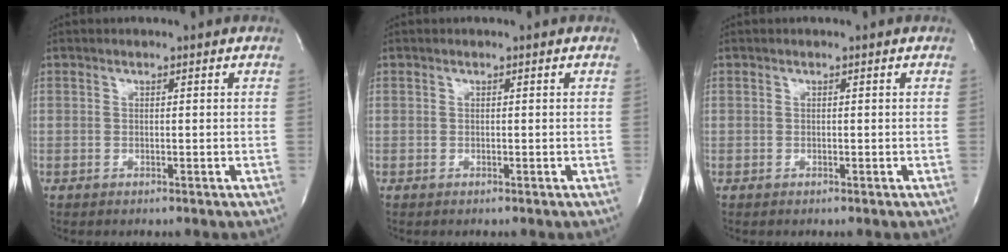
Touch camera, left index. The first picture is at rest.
{"total": 0.0}
{"total": 0.0}